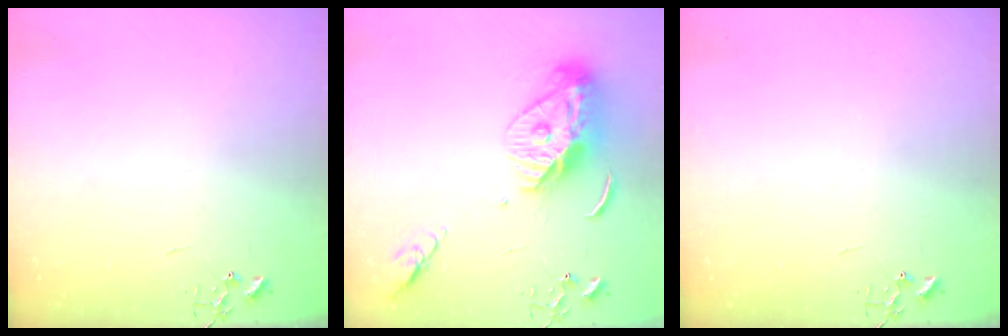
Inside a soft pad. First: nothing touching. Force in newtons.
{"total": 12.7, "press": 12.7, "slide": 0.9}
{"total": 0.0}